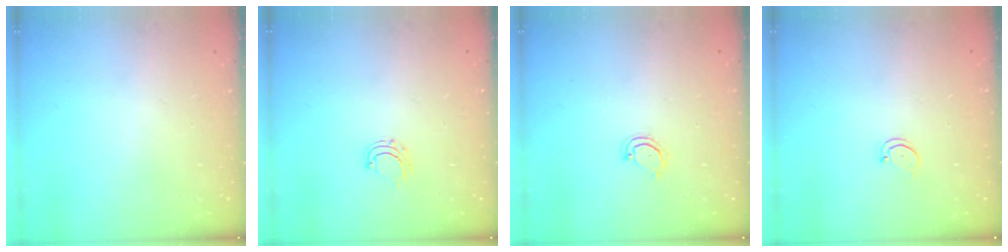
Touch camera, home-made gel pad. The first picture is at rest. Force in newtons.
{"total": 4.9, "press": 4.8, "slide": 0.4}
{"total": 2.5, "press": 2.5, "slide": 0.1}
{"total": 1.5, "press": 1.5, "slide": 0.3}